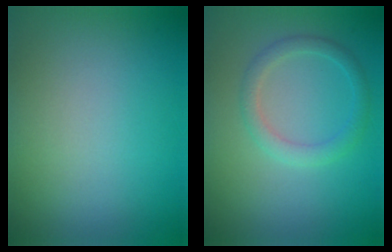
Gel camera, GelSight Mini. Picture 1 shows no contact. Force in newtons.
{"total": 2.0, "press": 2.0, "slide": 0.0}